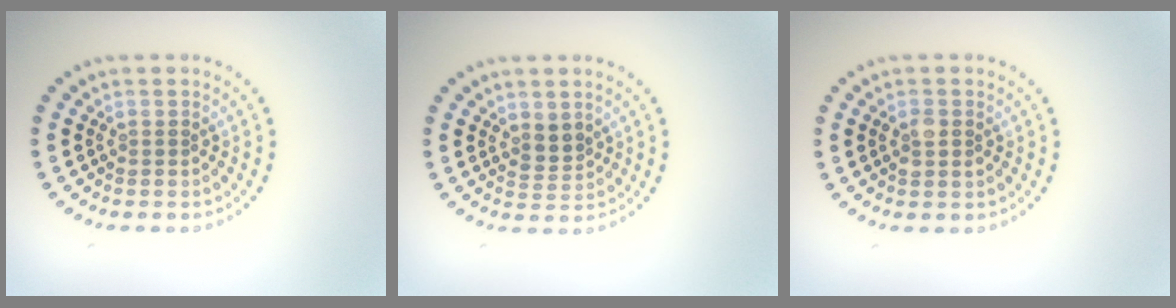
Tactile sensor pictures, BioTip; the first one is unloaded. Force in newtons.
{"total": 1.9, "press": 1.5, "slide": 1.1}
{"total": 1.5, "press": 1.4, "slide": 0.2}